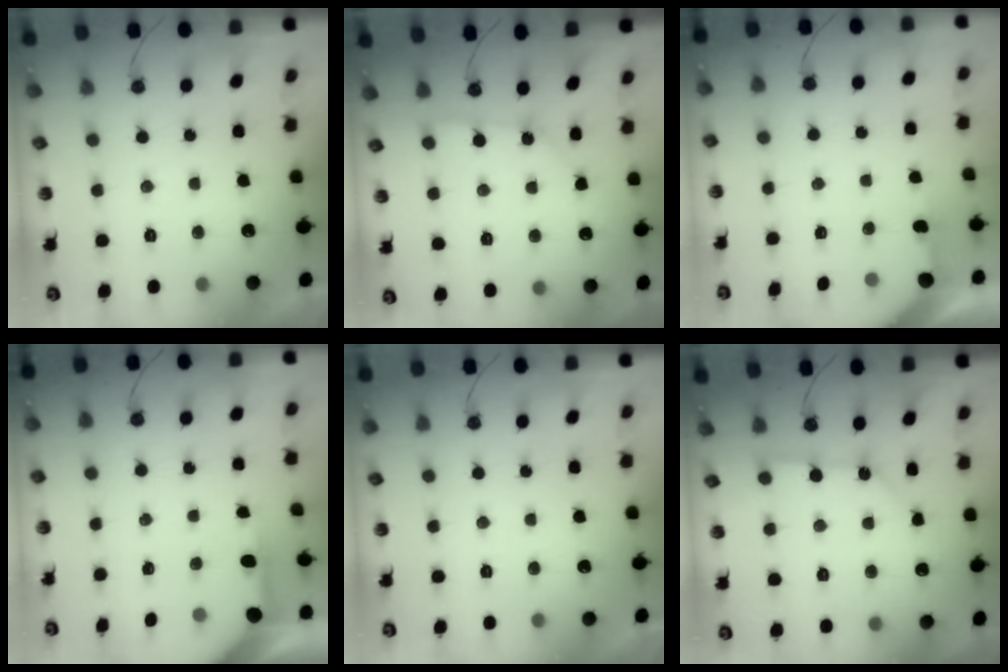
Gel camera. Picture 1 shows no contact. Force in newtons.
{"total": 2.8, "press": 2.8, "slide": 0.3}
{"total": 2.9, "press": 2.8, "slide": 0.3}
{"total": 3.9, "press": 3.8, "slide": 0.4}
{"total": 0.0}
{"total": 4.1, "press": 4.1, "slide": 0.3}